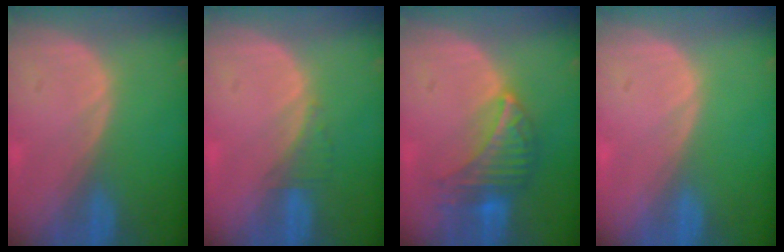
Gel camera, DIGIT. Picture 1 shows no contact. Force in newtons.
{"total": 1.7, "press": 1.6, "slide": 0.7}
{"total": 6.8, "press": 6.6, "slide": 1.4}
{"total": 0.0}